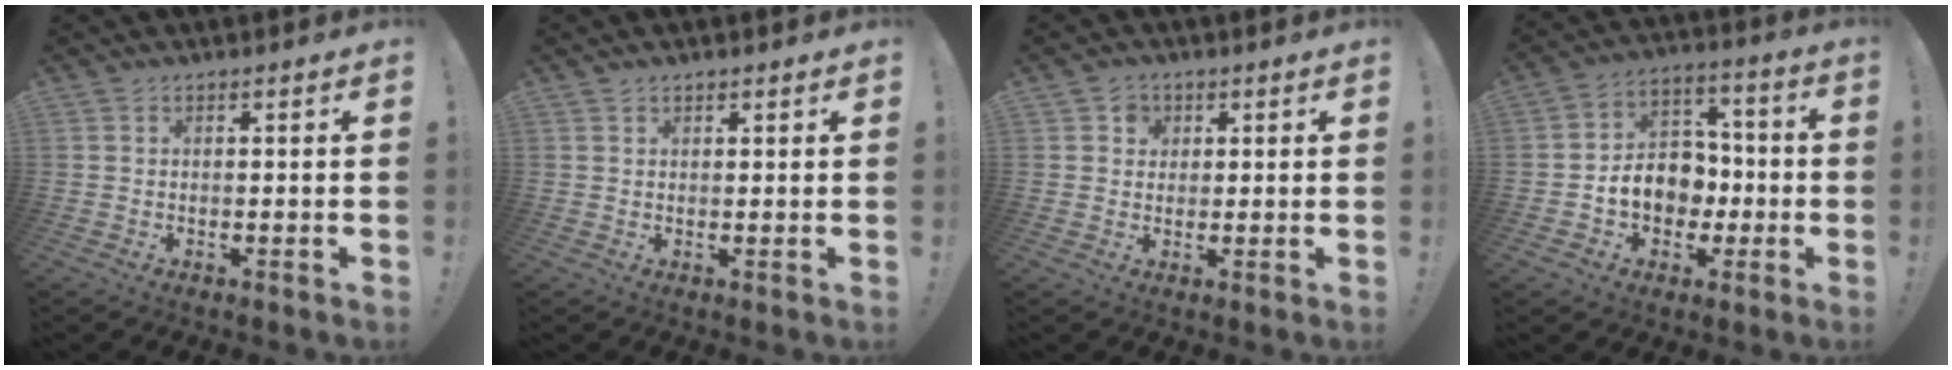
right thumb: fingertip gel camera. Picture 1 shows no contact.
{"total": 1.2, "force": [0.9, 0.6, 0.2], "torque": [-0.004, -0.001, 0.019]}
{"total": 3.6, "force": [1.4, 3.2, 0.8], "torque": [-0.009, -0.003, 0.023]}
{"total": 12.3, "force": [-2.8, 10.4, 5.9], "torque": [-0.088, 0.029, -0.040]}